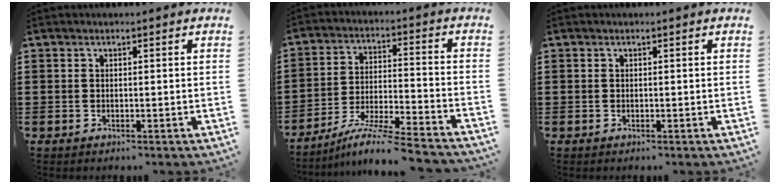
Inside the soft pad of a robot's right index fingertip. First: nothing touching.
{"total": 8.6, "force": [-7.5, -0.3, 4.2], "torque": [-0.086, -0.008, -0.151]}
{"total": 0.0}